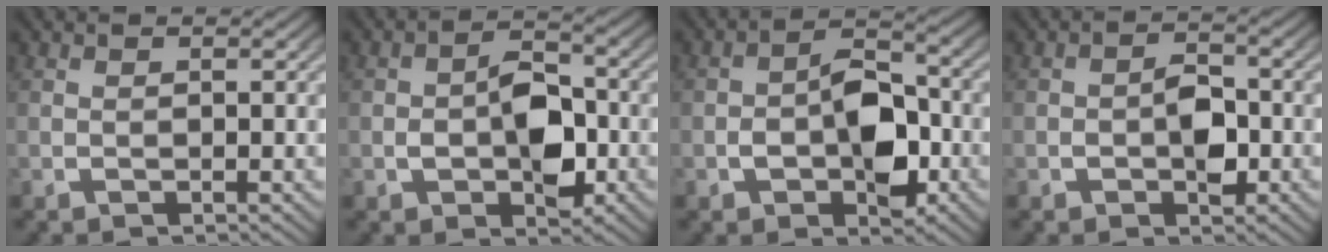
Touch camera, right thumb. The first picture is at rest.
{"total": 6.2, "force": [-0.8, 4.1, 4.5], "torque": [-0.083, -0.017, -0.004]}
{"total": 7.1, "force": [-1.1, 4.7, 5.2], "torque": [-0.098, -0.019, -0.009]}
{"total": 3.7, "force": [-0.6, 2.5, 2.6], "torque": [-0.046, -0.011, -0.003]}